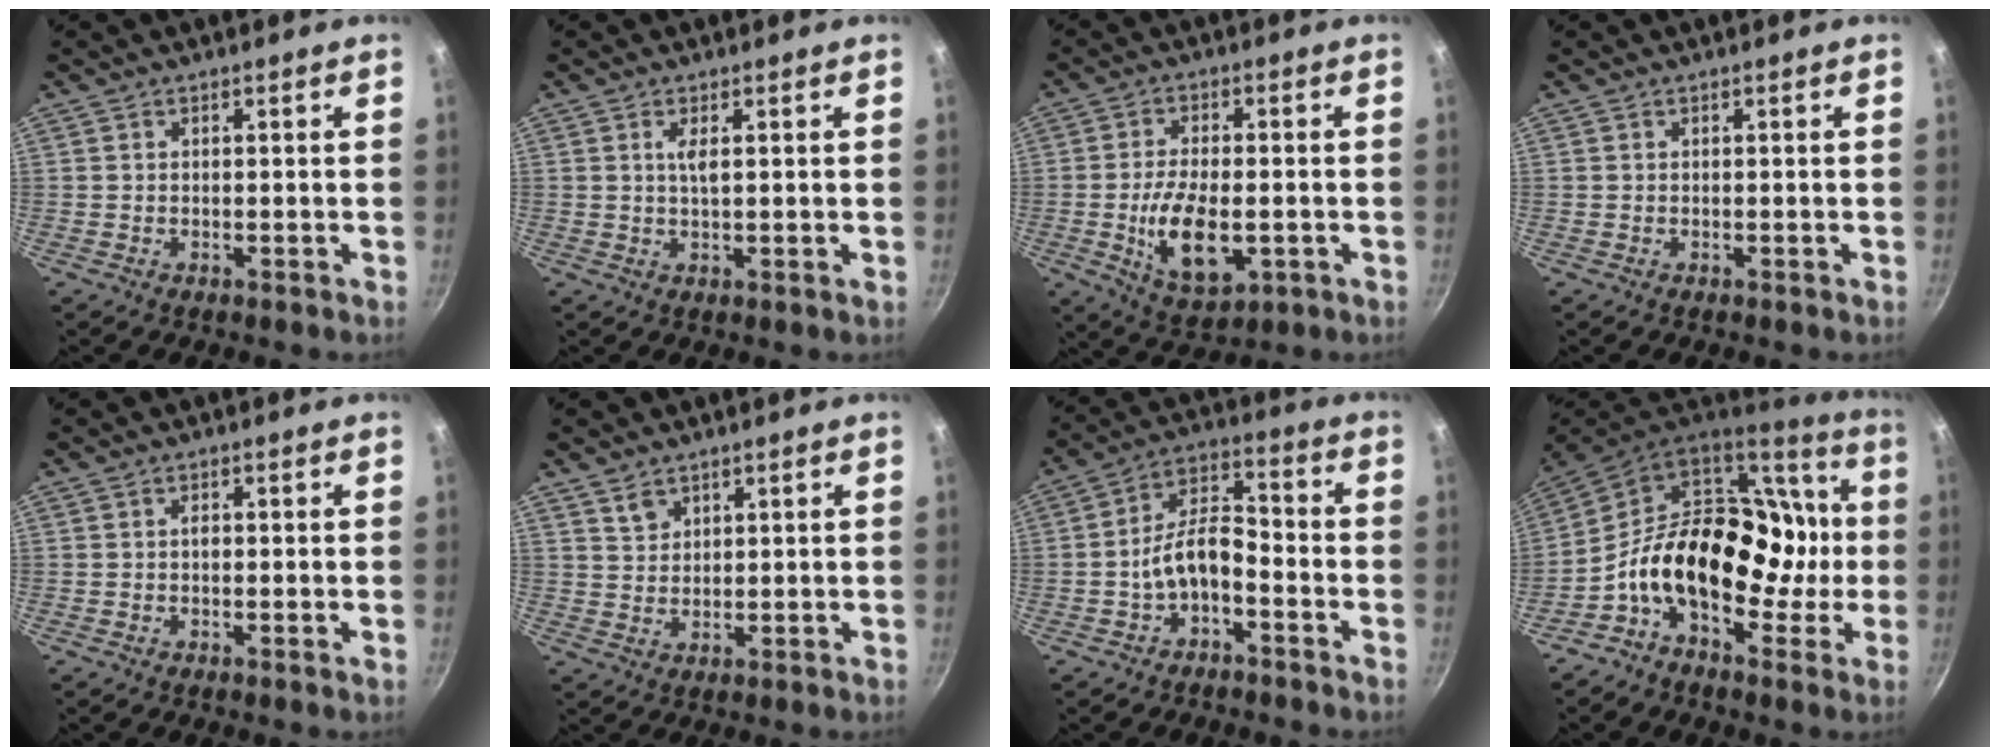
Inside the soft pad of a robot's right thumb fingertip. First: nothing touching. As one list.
[{"total": 2.4, "force": [0.7, 0.5, 2.2], "torque": [-0.044, -0.004, 0.014]}, {"total": 12.2, "force": [-2.4, 6.1, 10.3], "torque": [-0.180, 0.002, -0.033]}, {"total": 0.0}, {"total": 1.2, "force": [0.2, 0.7, 1.0], "torque": [-0.011, -0.001, 0.001]}, {"total": 3.3, "force": [2.2, 2.2, 1.2], "torque": [-0.011, -0.008, 0.044]}, {"total": 8.8, "force": [-3.5, 4.6, 6.6], "torque": [-0.105, 0.052, -0.068]}, {"total": 23.8, "force": [-2.6, 16.0, 17.4], "torque": [-0.230, 0.068, -0.050]}]